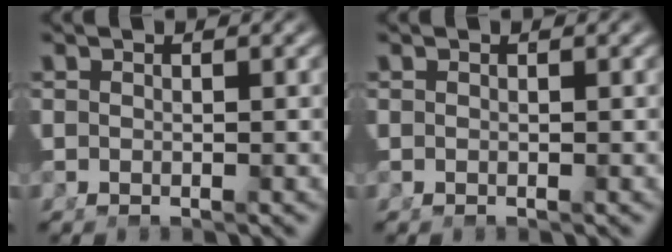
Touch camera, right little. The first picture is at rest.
{"total": 0.0}